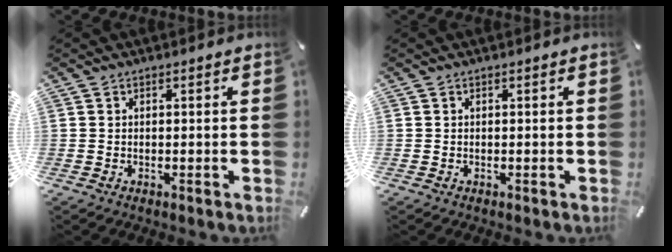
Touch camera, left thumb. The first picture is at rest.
{"total": 0.0}